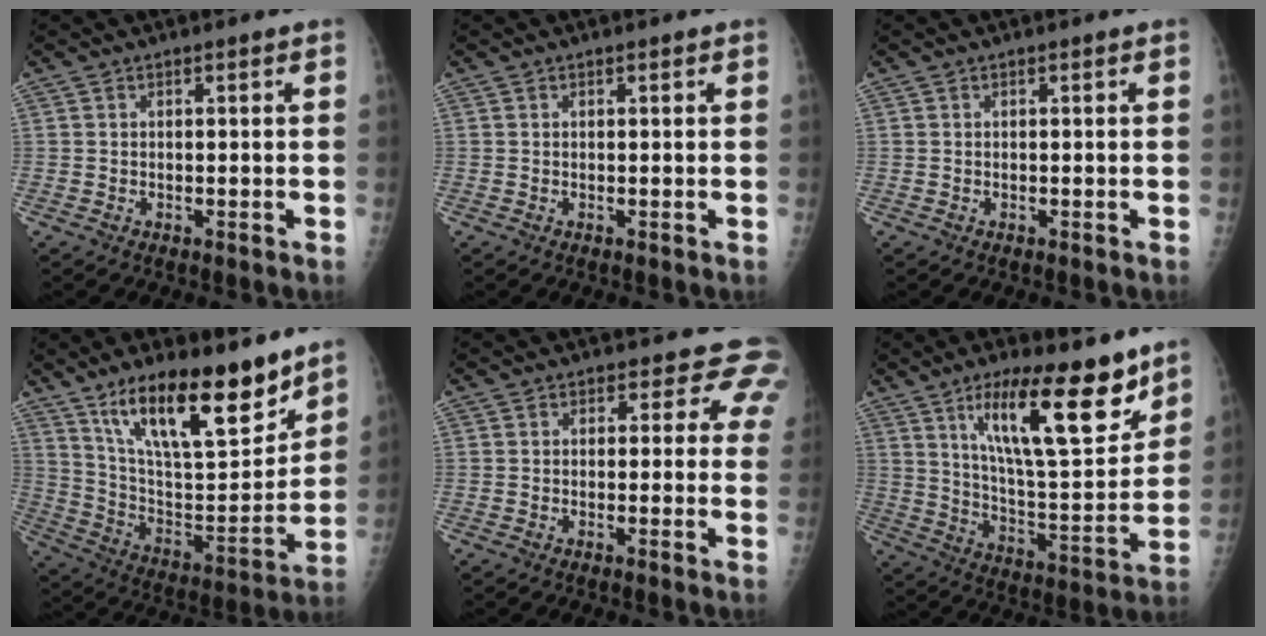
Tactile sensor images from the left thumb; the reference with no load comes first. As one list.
[{"total": 0.0}, {"total": 0.0}, {"total": 23.3, "force": [15.6, 7.6, 15.5], "torque": [-0.215, -0.072, 0.274]}, {"total": 5.3, "force": [3.8, 3.5, 1.1], "torque": [0.027, -0.012, 0.016]}, {"total": 20.8, "force": [12.3, 6.1, 15.6], "torque": [-0.212, -0.073, 0.211]}]